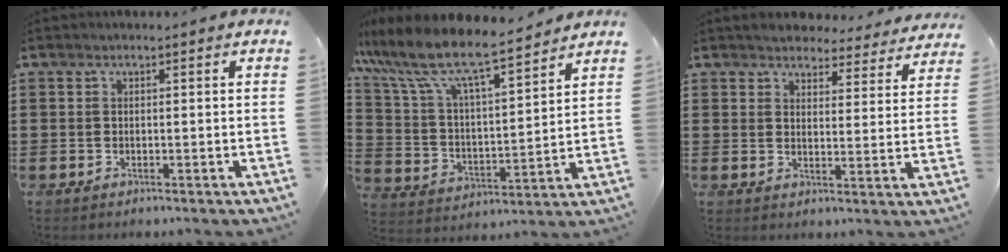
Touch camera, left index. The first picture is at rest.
{"total": 9.2, "force": [7.9, 1.3, 4.6], "torque": [-0.122, -0.049, 0.133]}
{"total": 4.1, "force": [4.1, 0.4, 0.2], "torque": [-0.015, -0.026, 0.068]}